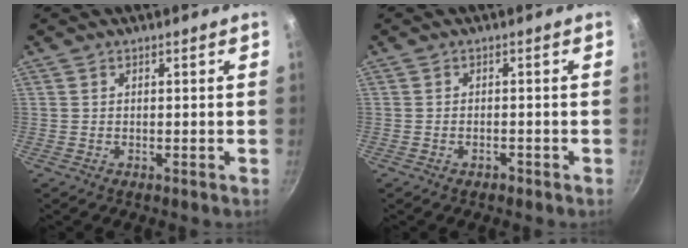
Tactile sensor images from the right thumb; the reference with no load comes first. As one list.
[{"total": 1.2, "force": [-0.9, 0.6, 0.6], "torque": [-0.008, 0.010, -0.011]}]